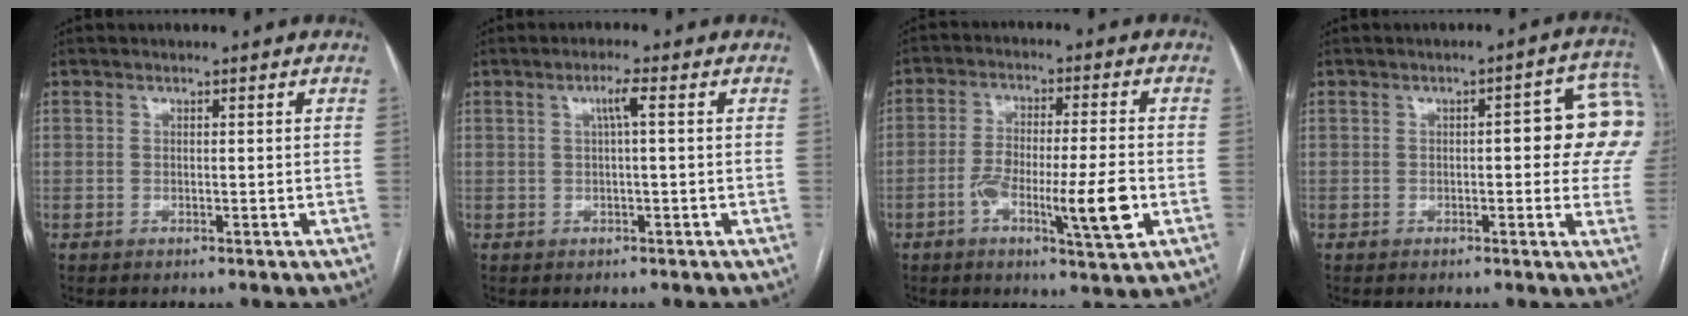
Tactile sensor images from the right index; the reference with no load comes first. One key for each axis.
{"total": 2.3, "fx": 0.5, "fy": -0.2, "fz": 2.2, "tx": -0.045, "ty": 0.003, "tz": 0.009}
{"total": 10.4, "fx": -3.3, "fy": 0.9, "fz": 9.8, "tx": -0.172, "ty": -0.001, "tz": -0.053}
{"total": 11.8, "fx": 1.3, "fy": 2.9, "fz": 11.4, "tx": -0.136, "ty": 0.032, "tz": 0.008}